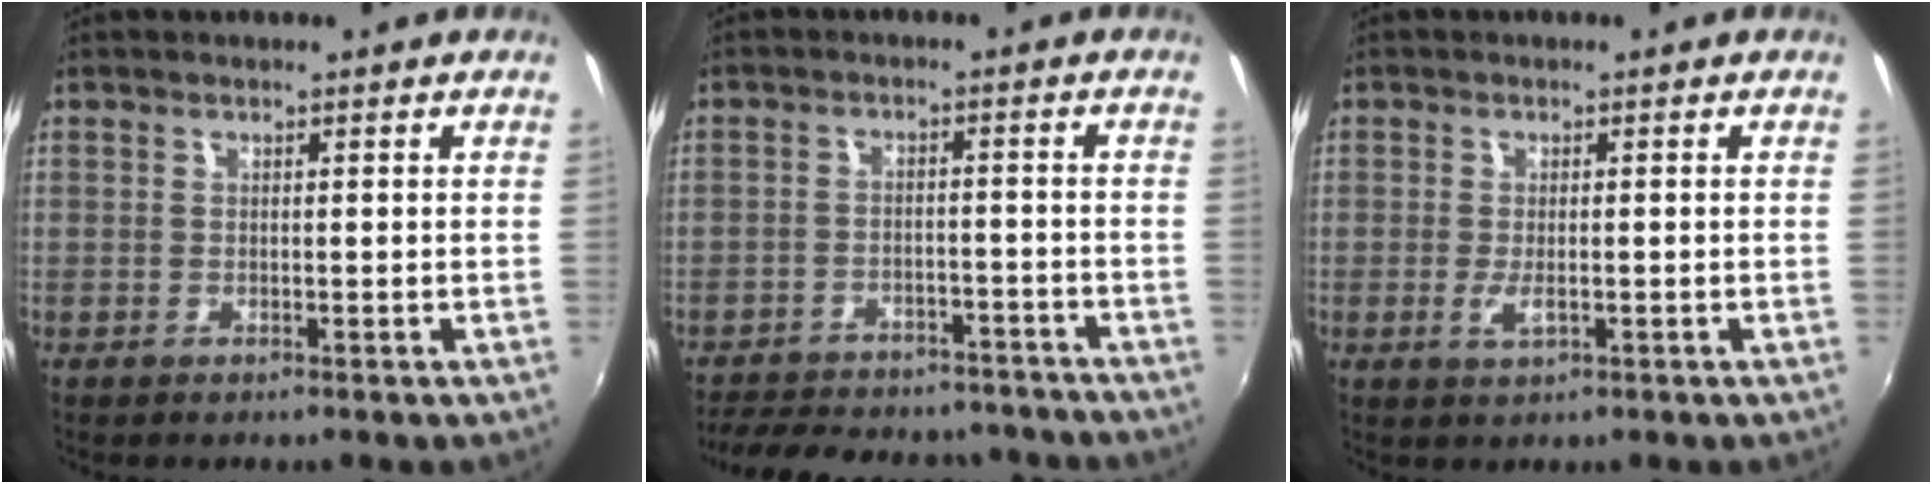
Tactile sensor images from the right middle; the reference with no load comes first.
{"total": 19.6, "force": [-16.9, 6.8, 7.3], "torque": [-0.159, 0.011, -0.215]}
{"total": 2.1, "force": [-0.1, 0.6, 2.0], "torque": [-0.037, -0.007, -0.002]}